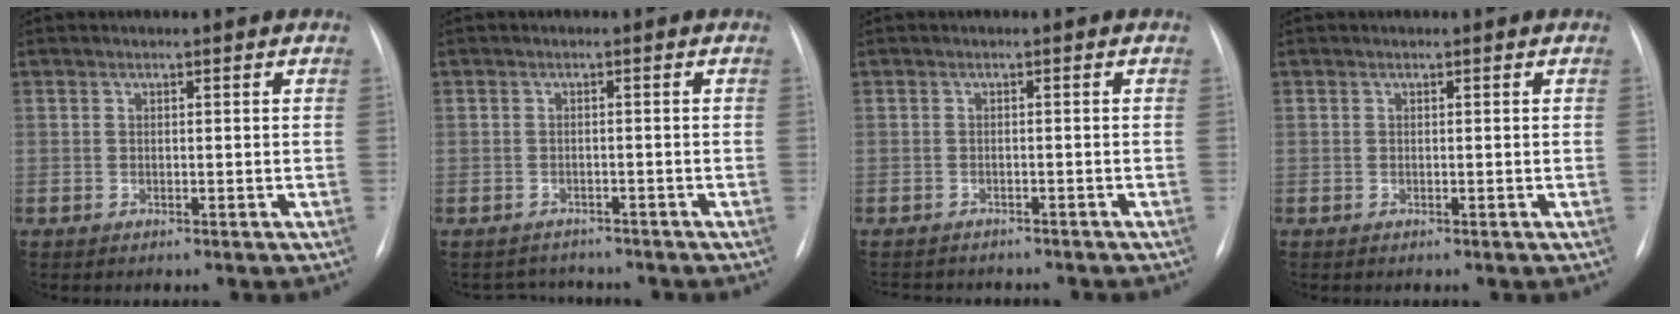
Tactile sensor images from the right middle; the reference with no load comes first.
{"total": 3.1, "force": [-2.7, 1.4, -0.7], "torque": [0.004, 0.003, -0.041]}
{"total": 7.1, "force": [-6.3, 2.3, 2.3], "torque": [-0.034, 0.001, -0.076]}
{"total": 0.0}